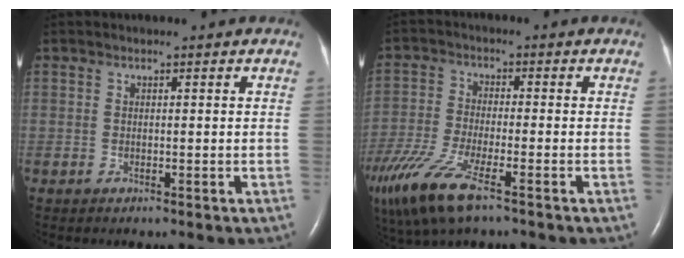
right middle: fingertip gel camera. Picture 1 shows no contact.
{"total": 12.9, "force": [-8.2, 3.1, 9.5], "torque": [-0.216, -0.033, -0.156]}